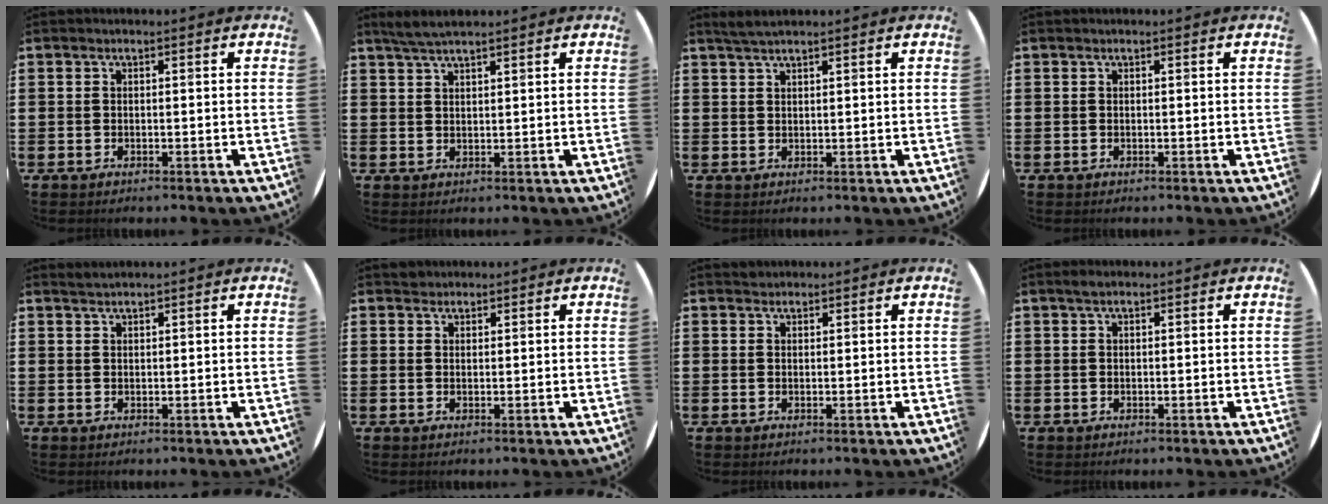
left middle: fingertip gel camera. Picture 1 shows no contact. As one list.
[{"total": 2.8, "force": [2.5, 0.3, 1.3], "torque": [-0.030, 0.002, 0.046]}, {"total": 1.9, "force": [1.7, 0.1, 0.8], "torque": [-0.018, 0.001, 0.032]}, {"total": 0.0}, {"total": 1.0, "force": [0.9, -0.1, 0.1], "torque": [-0.002, 0.000, 0.019]}, {"total": 1.2, "force": [1.1, 0.3, -0.2], "torque": [0.008, -0.002, 0.021]}, {"total": 0.8, "force": [0.8, 0.3, -0.1], "torque": [0.001, 0.003, 0.015]}, {"total": 0.8, "force": [0.6, 0.3, 0.5], "torque": [-0.010, 0.004, 0.010]}]